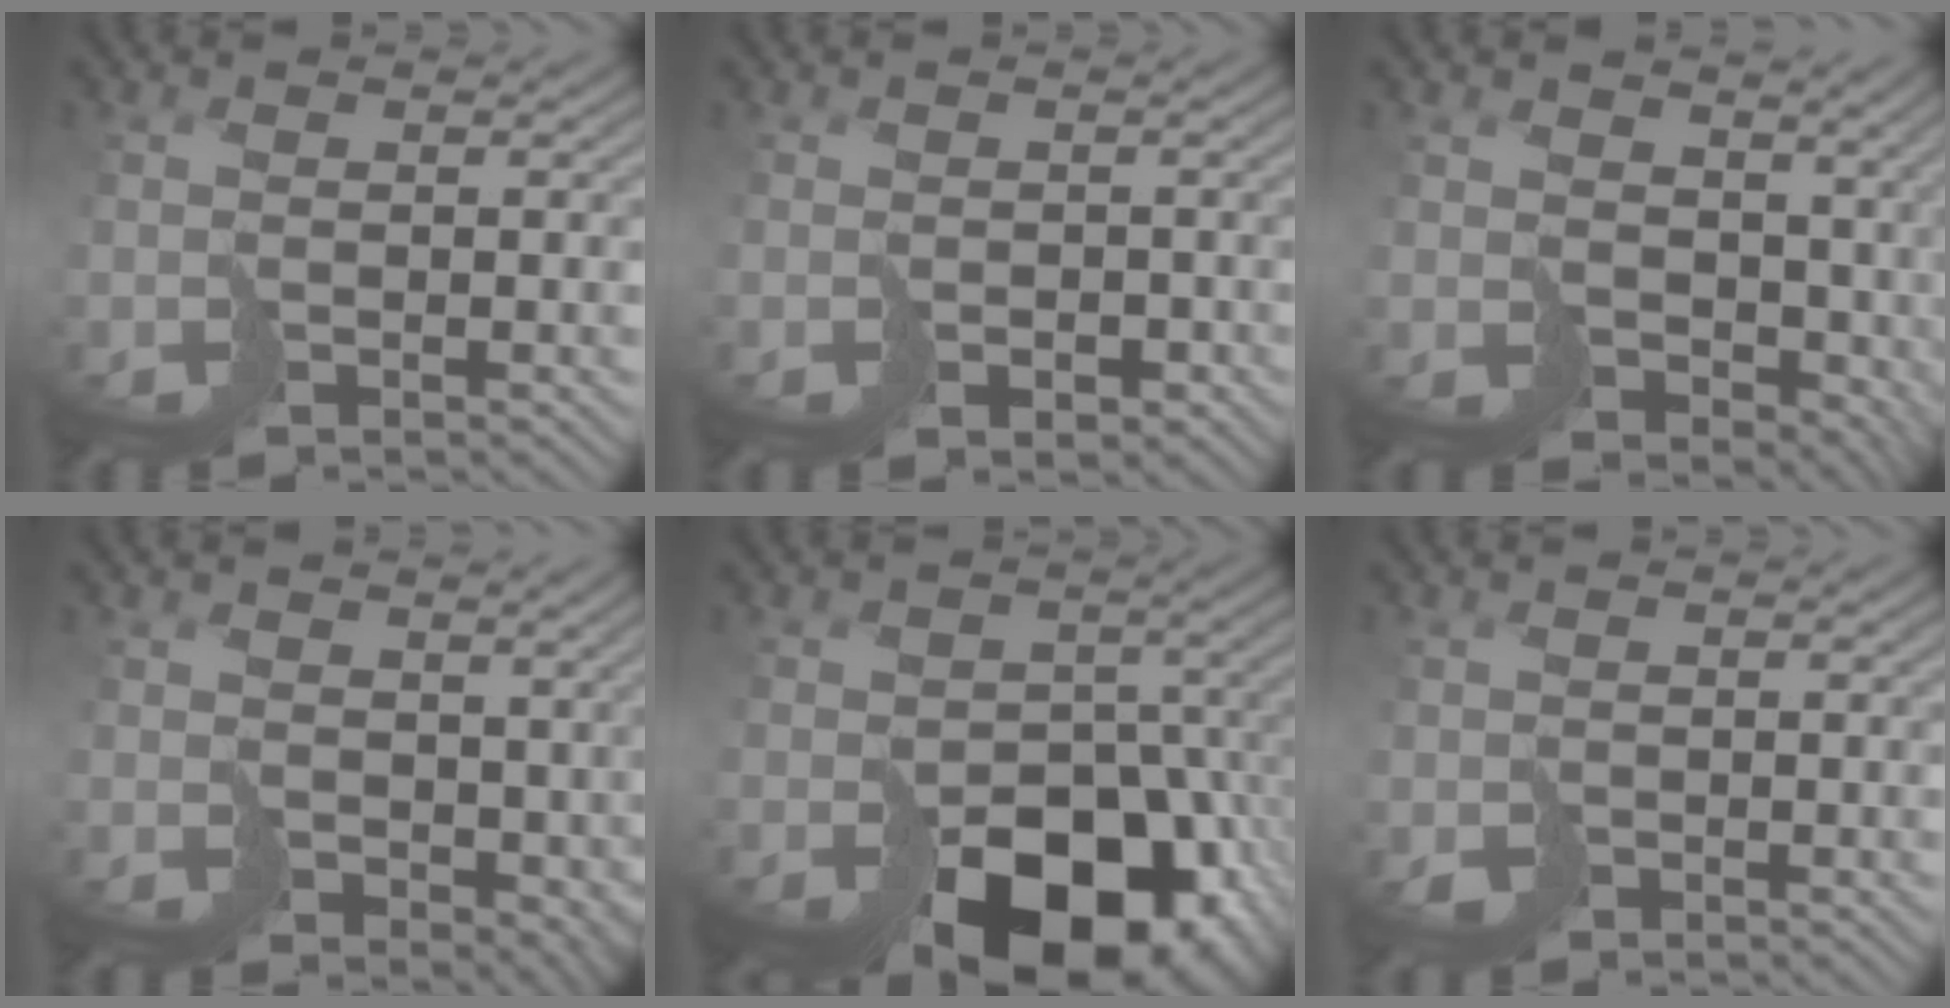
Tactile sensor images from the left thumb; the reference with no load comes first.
{"total": 2.4, "force": [-0.7, 2.0, 1.1], "torque": [-0.023, -0.015, -0.016]}
{"total": 9.4, "force": [1.6, 6.8, 6.3], "torque": [-0.134, -0.030, 0.034]}
{"total": 7.0, "force": [1.4, 5.2, 4.5], "torque": [-0.106, -0.020, 0.031]}
{"total": 18.8, "force": [-9.0, 12.5, 10.7], "torque": [-0.159, -0.036, -0.117]}
{"total": 1.5, "force": [-0.5, 1.3, 0.5], "torque": [-0.018, -0.009, -0.012]}